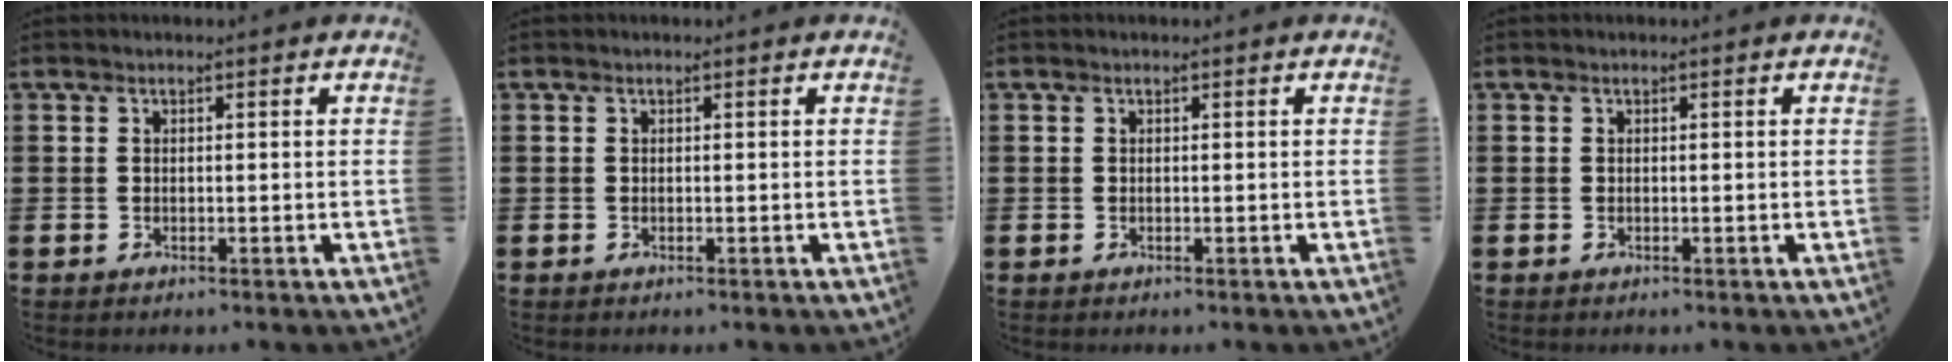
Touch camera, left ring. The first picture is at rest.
{"total": 0.0}
{"total": 0.0}
{"total": 0.0}